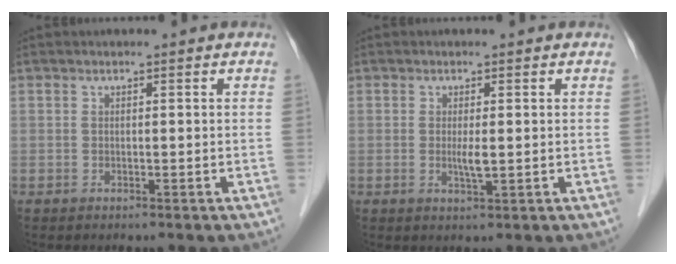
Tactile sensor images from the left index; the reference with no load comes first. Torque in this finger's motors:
{"motor_torque": [0.43, 0.30, 0.07, 0.03]}